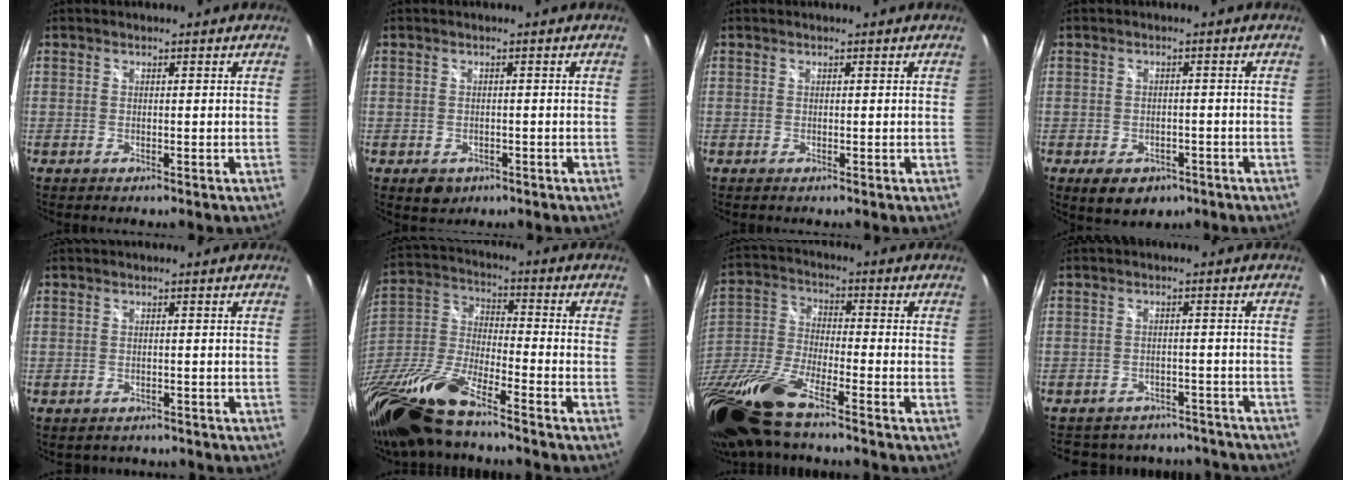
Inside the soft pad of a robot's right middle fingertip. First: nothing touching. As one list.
[{"total": 3.3, "force": [-1.6, 2.4, 1.5], "torque": [-0.029, -0.007, -0.017]}, {"total": 0.0}, {"total": 6.8, "force": [-3.9, 4.4, 3.4], "torque": [-0.067, -0.010, -0.048]}, {"total": 2.4, "force": [-1.9, 1.4, 0.5], "torque": [-0.016, -0.008, -0.025]}, {"total": 19.8, "force": [-15.0, 3.1, 12.6], "torque": [-0.267, -0.039, -0.300]}, {"total": 18.9, "force": [-13.7, 3.4, 12.5], "torque": [-0.269, -0.045, -0.277]}, {"total": 16.3, "force": [-14.0, 7.1, 4.5], "torque": [-0.098, 0.027, -0.167]}]